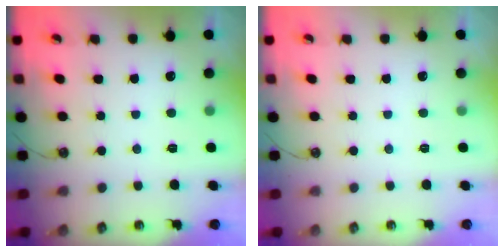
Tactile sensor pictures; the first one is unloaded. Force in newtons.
{"total": 0.0}